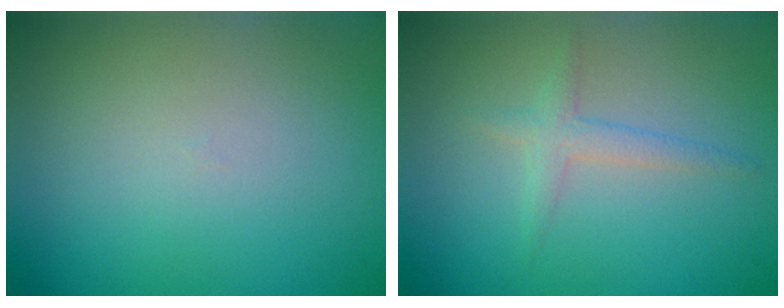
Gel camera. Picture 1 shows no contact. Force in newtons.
{"total": 1.7, "press": 1.7, "slide": 0.1}